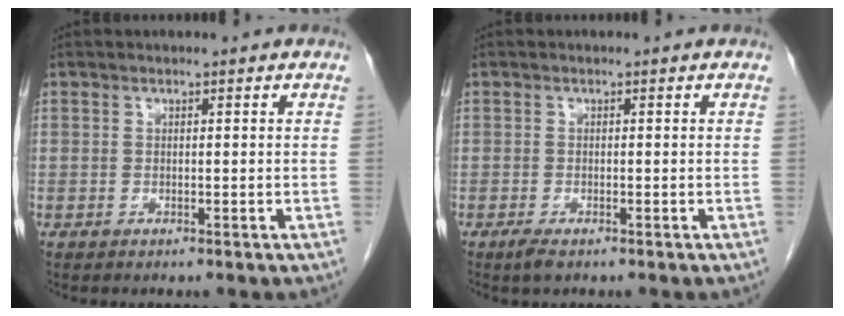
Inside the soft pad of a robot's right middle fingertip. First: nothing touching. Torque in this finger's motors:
{"motor_torque": [0.44, 0.03, 0.14, 0.04]}